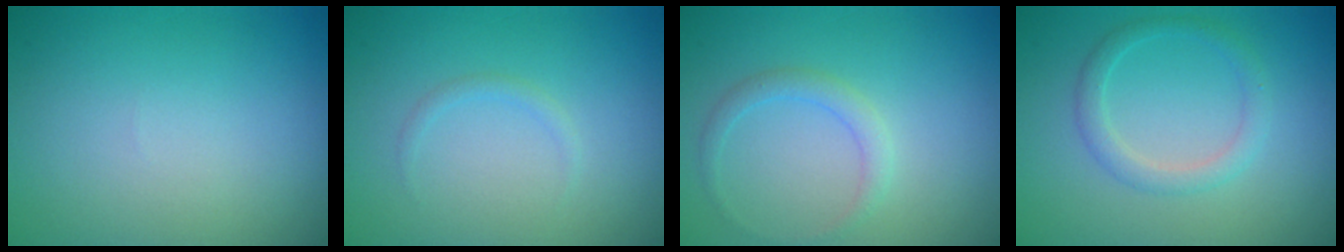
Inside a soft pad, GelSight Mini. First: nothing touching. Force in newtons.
{"total": 0.7, "press": 0.7, "slide": 0.1}
{"total": 1.5, "press": 1.5, "slide": 0.0}
{"total": 2.0, "press": 2.0, "slide": 0.1}